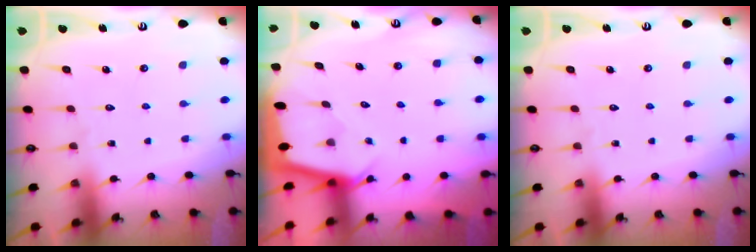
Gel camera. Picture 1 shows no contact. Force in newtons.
{"total": 2.3, "press": 2.3, "slide": 0.2}
{"total": 0.0}